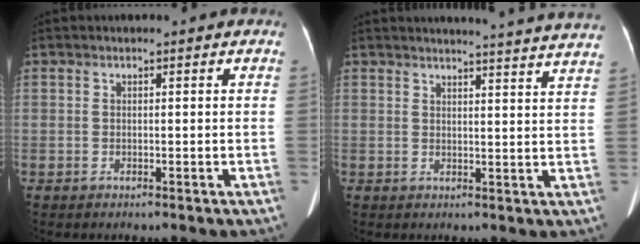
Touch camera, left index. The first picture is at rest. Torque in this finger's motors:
{"motor_torque": [-0.41, -0.95, 0.01, 0.06]}